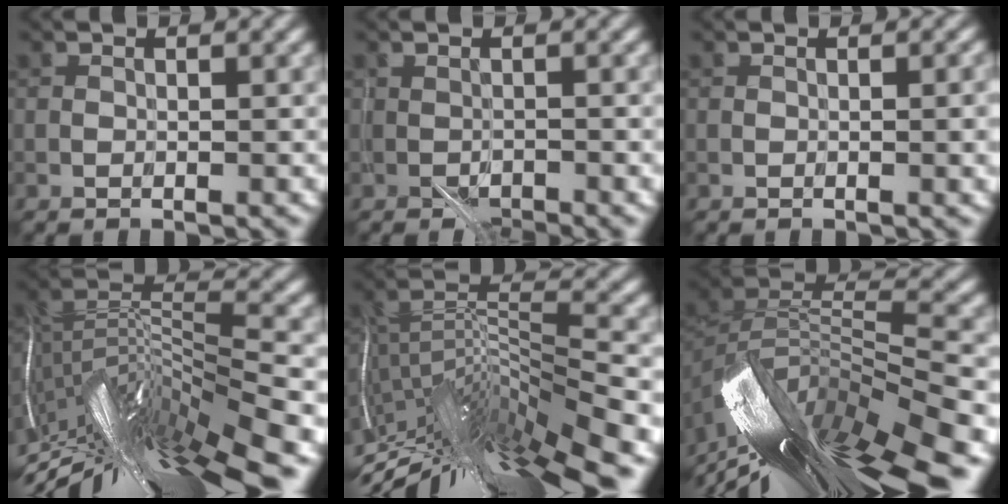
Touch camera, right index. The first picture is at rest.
{"total": 1.4, "force": [-1.0, 0.6, 0.7], "torque": [-0.015, -0.003, -0.021]}
{"total": 1.4, "force": [0.0, 0.3, 1.4], "torque": [-0.018, -0.001, 0.001]}
{"total": 14.1, "force": [-8.2, 3.2, 11.0], "torque": [-0.205, 0.031, -0.129]}
{"total": 12.6, "force": [-7.9, 2.6, 9.4], "torque": [-0.172, 0.031, -0.130]}
{"total": 15.1, "force": [-9.2, 4.3, 11.1], "torque": [-0.210, 0.023, -0.149]}